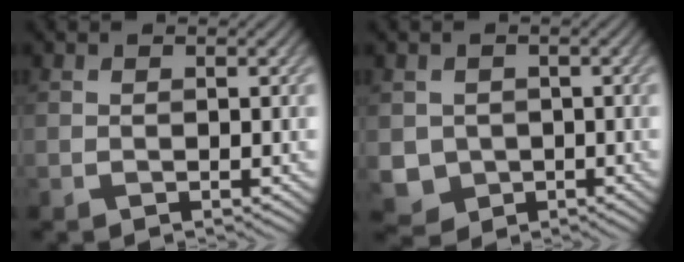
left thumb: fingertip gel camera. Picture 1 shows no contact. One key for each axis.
{"total": 3.7, "fx": -0.3, "fy": 3.5, "fz": 1.0, "tx": -0.038, "ty": -0.016, "tz": -0.012}